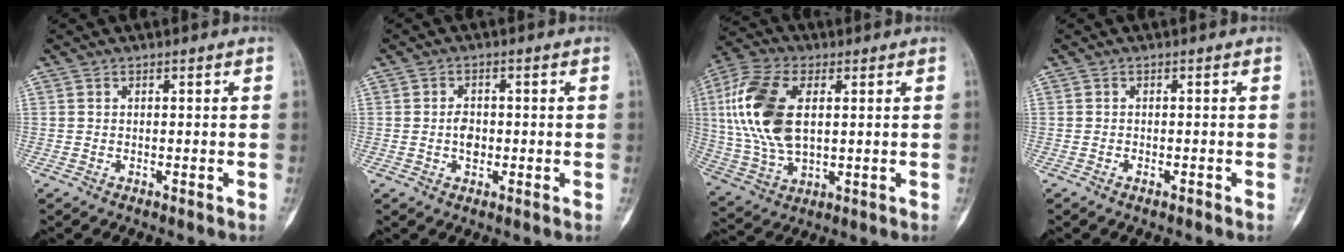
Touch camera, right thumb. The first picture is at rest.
{"total": 3.1, "force": [-0.3, 2.2, 2.1], "torque": [-0.023, 0.005, -0.009]}
{"total": 17.3, "force": [3.1, 9.6, 14.1], "torque": [-0.297, 0.001, 0.059]}
{"total": 0.8, "force": [-0.5, 0.3, 0.4], "torque": [-0.007, 0.005, -0.009]}